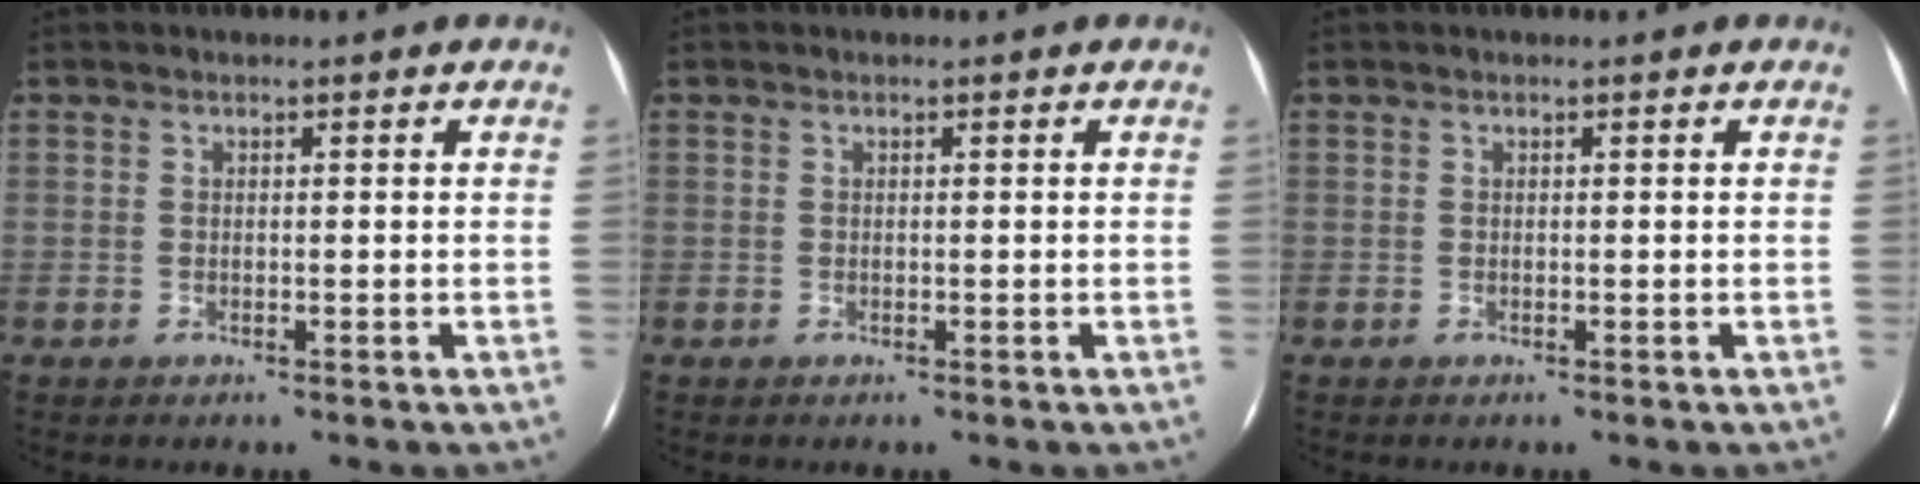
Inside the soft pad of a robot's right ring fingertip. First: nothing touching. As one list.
[{"total": 0.0}, {"total": 0.0}]